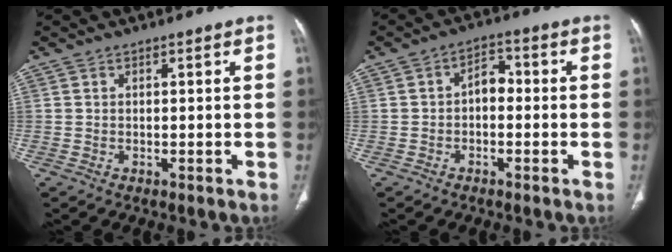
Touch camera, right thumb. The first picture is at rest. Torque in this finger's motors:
{"motor_torque": [0.82, 0.74, 0.59, -0.10, 0.01]}